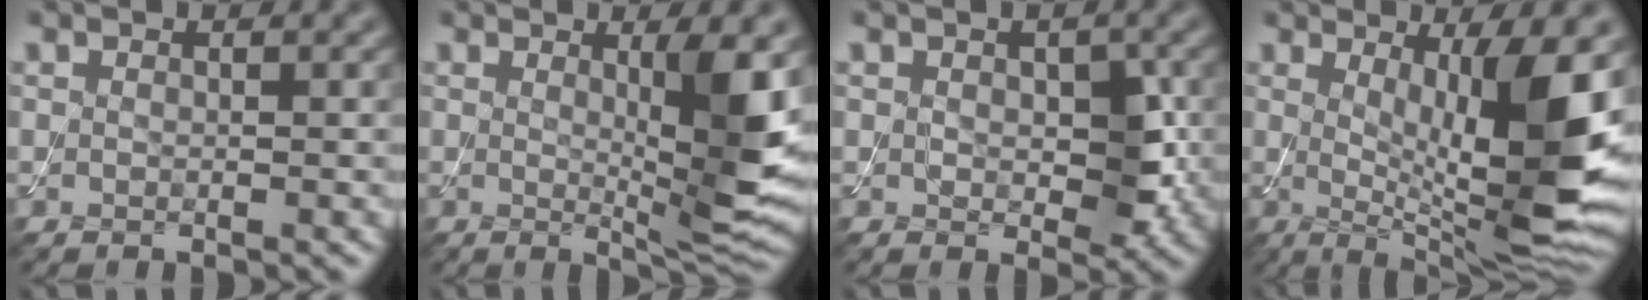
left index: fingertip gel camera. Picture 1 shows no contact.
{"total": 6.5, "force": [1.0, 1.2, 6.3], "torque": [-0.088, -0.016, 0.020]}
{"total": 3.8, "force": [0.1, 2.3, 3.0], "torque": [-0.050, -0.005, 0.006]}
{"total": 11.9, "force": [1.0, 3.1, 11.4], "torque": [-0.165, -0.021, 0.024]}